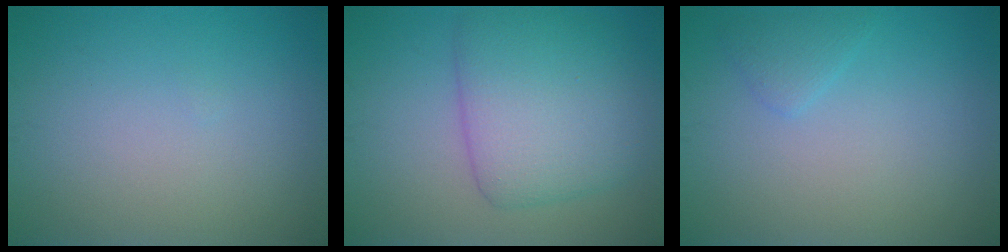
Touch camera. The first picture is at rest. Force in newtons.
{"total": 6.7, "press": 6.7, "slide": 0.1}
{"total": 1.3, "press": 1.3, "slide": 0.1}